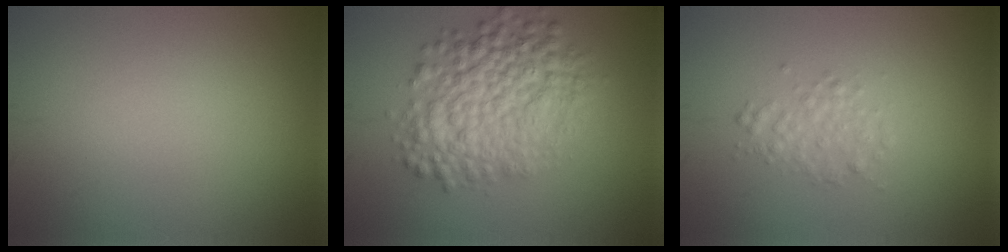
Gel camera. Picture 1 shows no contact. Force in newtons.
{"total": 8.0, "press": 8.0, "slide": 0.2}
{"total": 2.0, "press": 2.0, "slide": 0.0}